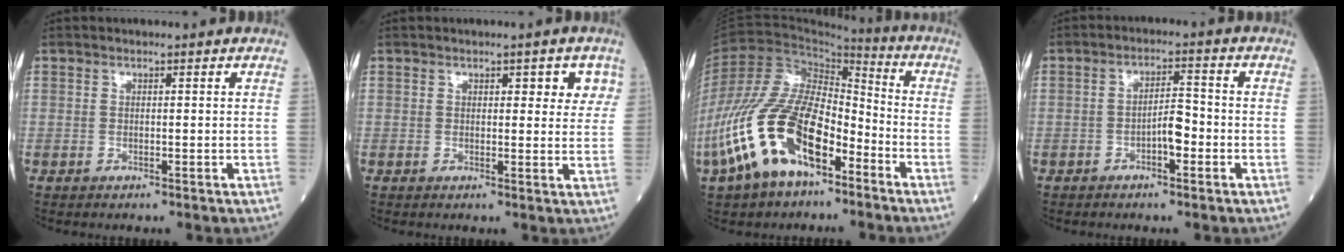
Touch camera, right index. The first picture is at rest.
{"total": 3.9, "force": [1.7, 1.9, 3.0], "torque": [-0.023, 0.006, 0.016]}
{"total": 17.9, "force": [-8.7, 8.1, 13.4], "torque": [-0.284, 0.006, -0.159]}
{"total": 3.9, "force": [-1.5, 1.1, 3.4], "torque": [-0.055, 0.011, -0.027]}